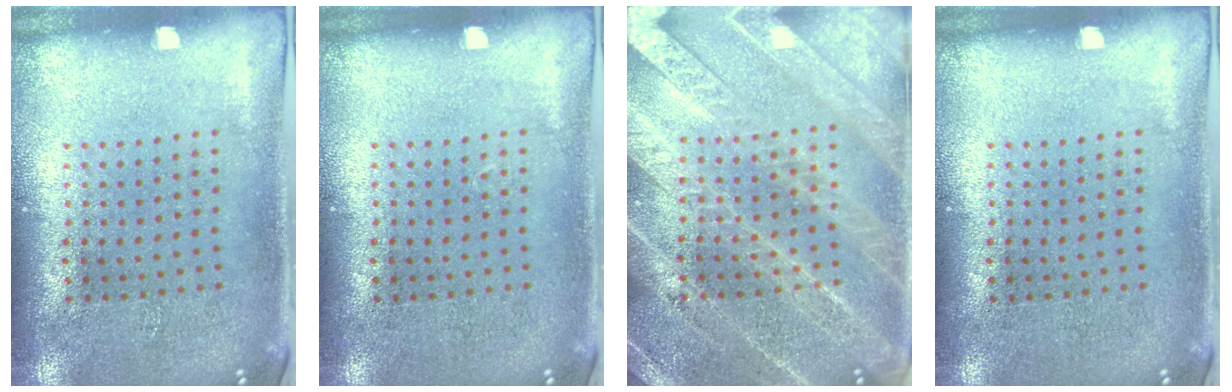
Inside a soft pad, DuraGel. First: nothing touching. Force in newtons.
{"total": 0.0}
{"total": 3.3, "press": 3.2, "slide": 0.5}
{"total": 0.0}